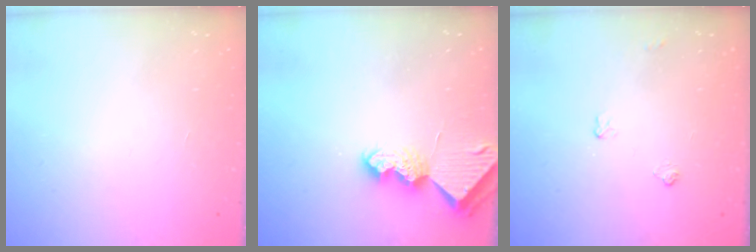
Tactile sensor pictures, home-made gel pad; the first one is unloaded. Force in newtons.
{"total": 7.2, "press": 7.1, "slide": 0.7}
{"total": 4.7, "press": 4.6, "slide": 0.6}